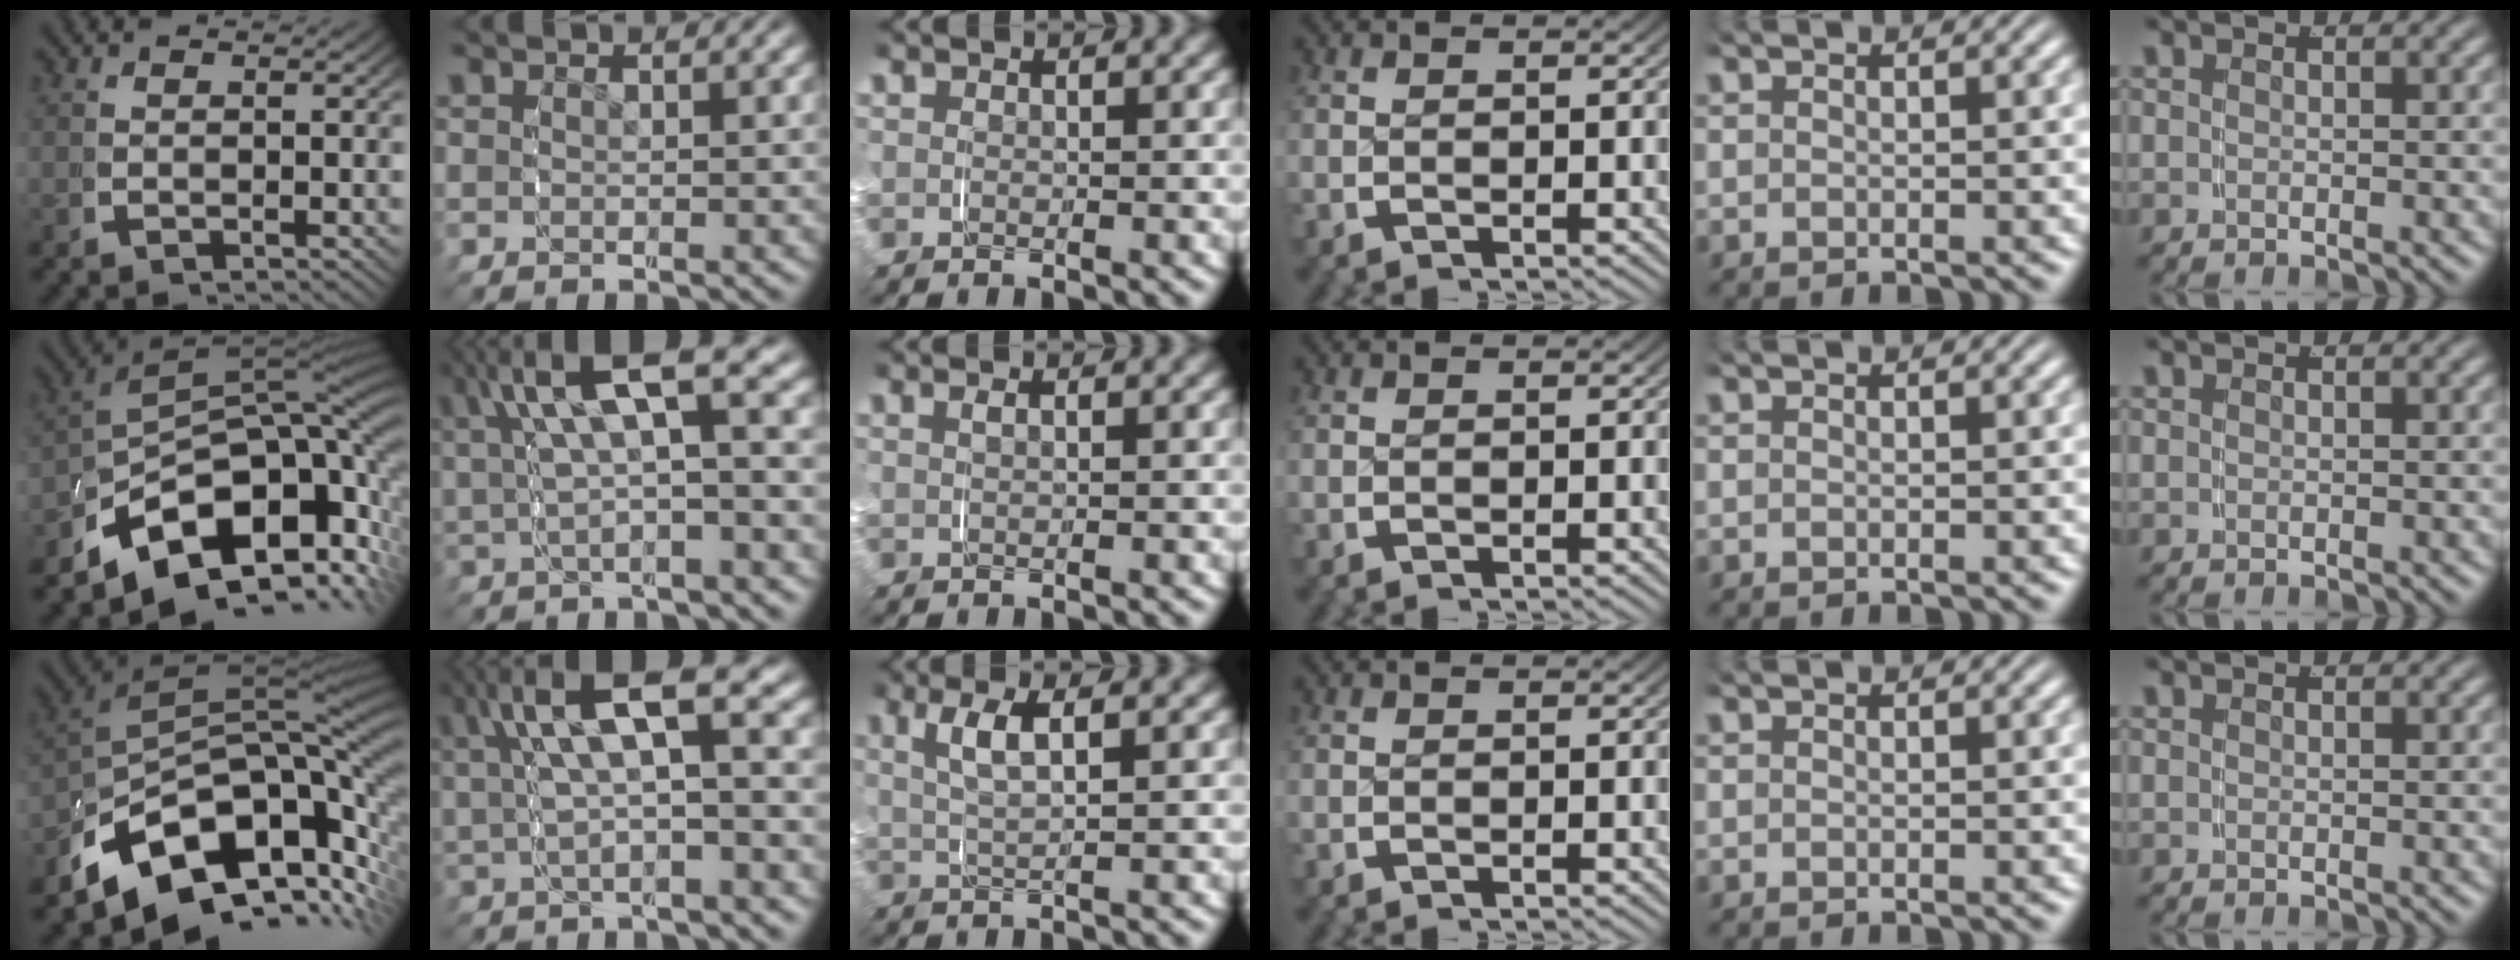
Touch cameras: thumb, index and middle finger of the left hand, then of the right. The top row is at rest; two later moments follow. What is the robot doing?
{"motion": "grasp_and_lifting", "object": "map"}